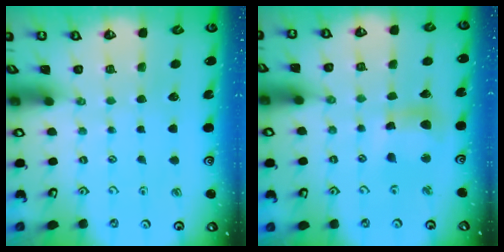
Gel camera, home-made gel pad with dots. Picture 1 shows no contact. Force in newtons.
{"total": 10.0, "press": 9.9, "slide": 1.2}